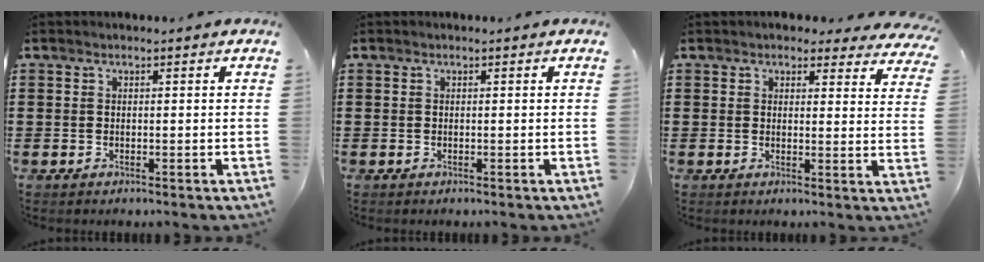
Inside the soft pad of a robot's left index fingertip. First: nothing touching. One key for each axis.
{"total": 0.0}
{"total": 3.1, "fx": 2.8, "fy": 1.2, "fz": 0.8, "tx": -0.012, "ty": -0.010, "tz": 0.047}